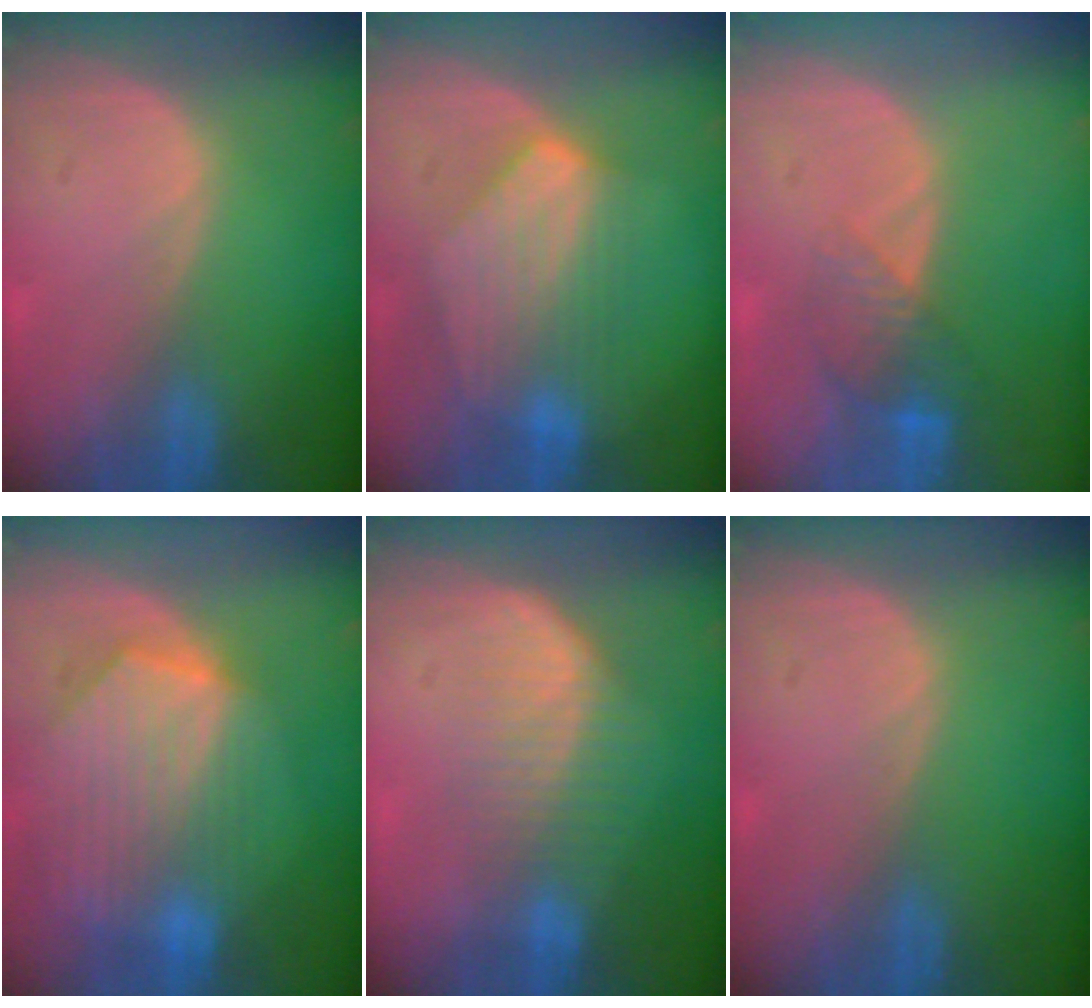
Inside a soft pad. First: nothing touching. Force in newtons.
{"total": 7.4, "press": 7.2, "slide": 1.6}
{"total": 4.4, "press": 3.8, "slide": 2.1}
{"total": 10.2, "press": 9.0, "slide": 4.9}
{"total": 6.8, "press": 6.3, "slide": 2.5}
{"total": 0.0}